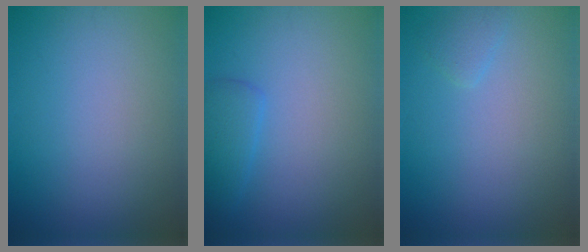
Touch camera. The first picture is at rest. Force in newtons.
{"total": 2.0, "press": 1.9, "slide": 0.2}
{"total": 0.9, "press": 0.9, "slide": 0.1}